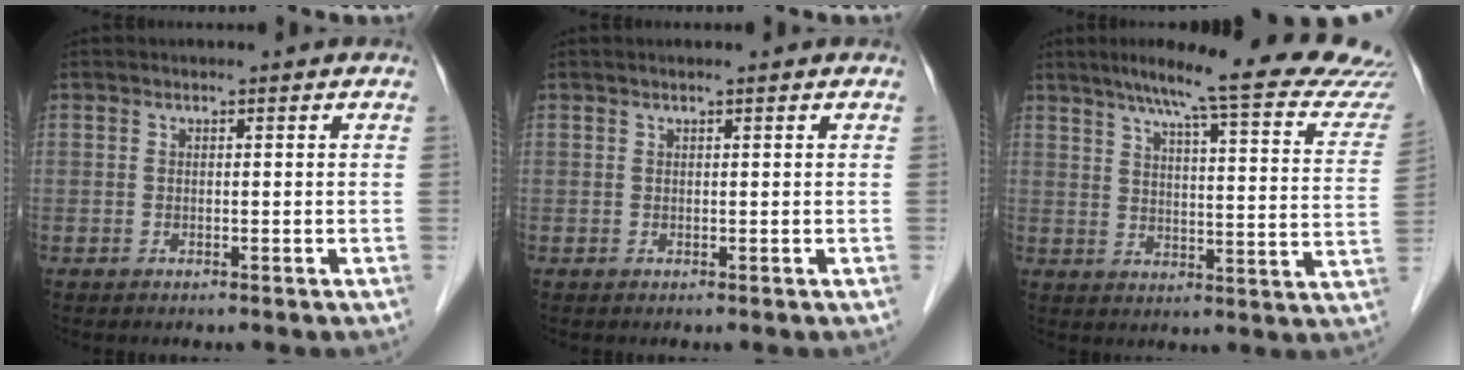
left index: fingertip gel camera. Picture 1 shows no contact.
{"total": 0.9, "force": [0.7, 0.0, 0.5], "torque": [-0.009, 0.009, 0.012]}
{"total": 24.3, "force": [21.2, 1.4, 11.7], "torque": [-0.159, -0.040, 0.257]}